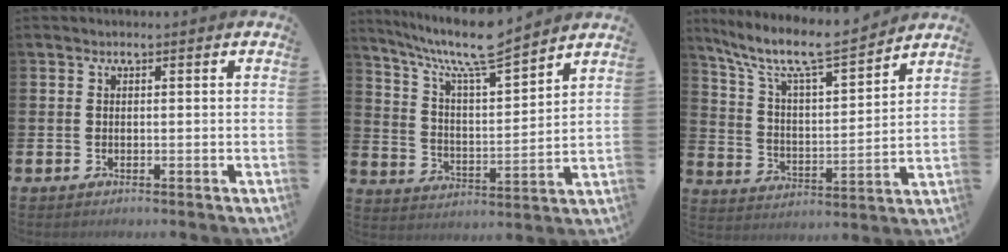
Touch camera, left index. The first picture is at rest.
{"total": 9.9, "force": [8.7, 1.4, 4.6], "torque": [-0.115, -0.052, 0.151]}
{"total": 9.5, "force": [8.4, 1.2, 4.3], "torque": [-0.111, -0.059, 0.138]}